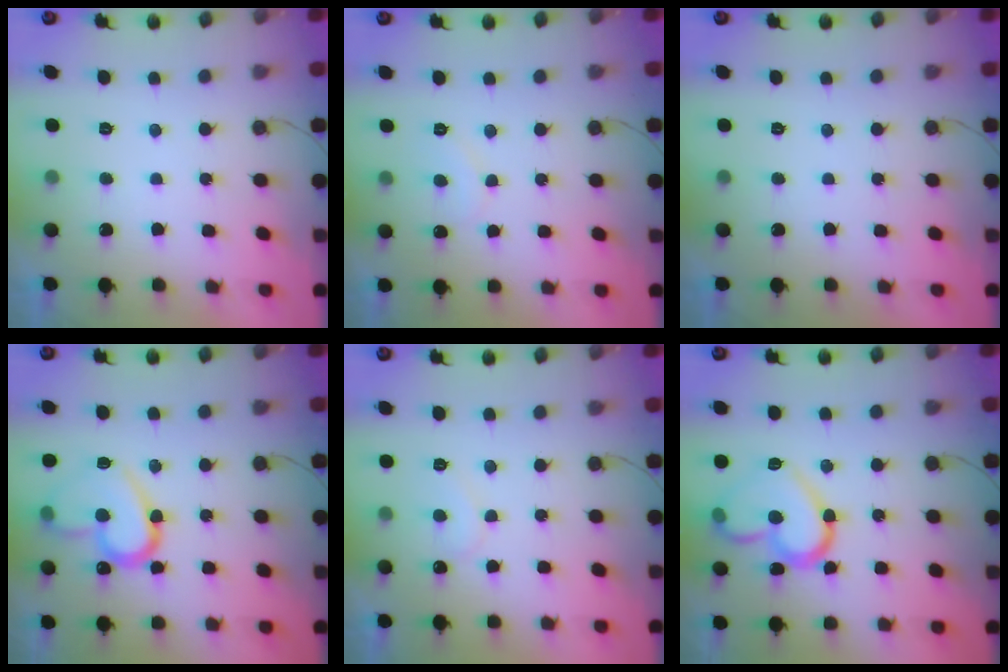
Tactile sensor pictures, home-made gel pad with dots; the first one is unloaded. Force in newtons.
{"total": 6.9, "press": 6.8, "slide": 0.4}
{"total": 0.0}
{"total": 15.7, "press": 15.6, "slide": 1.7}
{"total": 6.0, "press": 6.0, "slide": 0.4}
{"total": 15.8, "press": 15.8, "slide": 0.8}